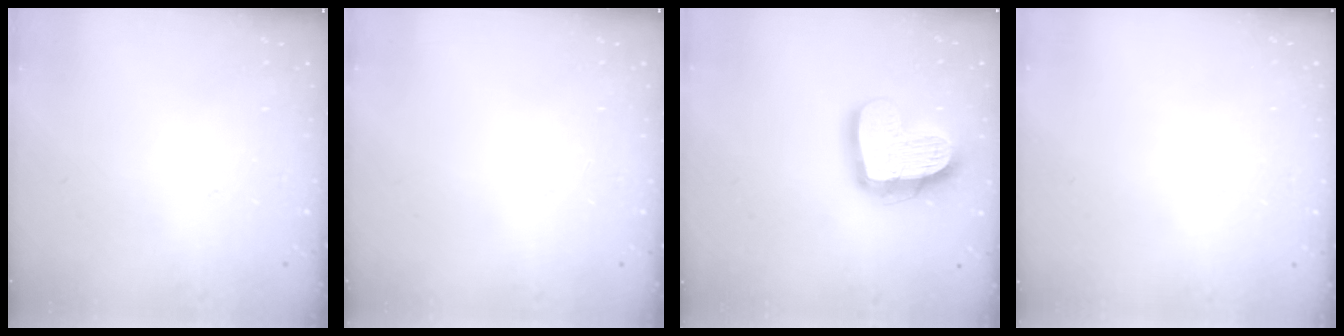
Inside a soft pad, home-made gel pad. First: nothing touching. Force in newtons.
{"total": 0.0}
{"total": 19.3, "press": 19.3, "slide": 1.6}
{"total": 0.0}